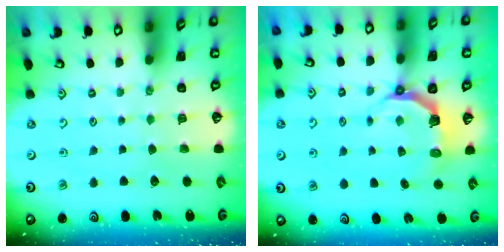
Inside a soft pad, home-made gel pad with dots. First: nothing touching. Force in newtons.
{"total": 5.4, "press": 3.7, "slide": 3.9}